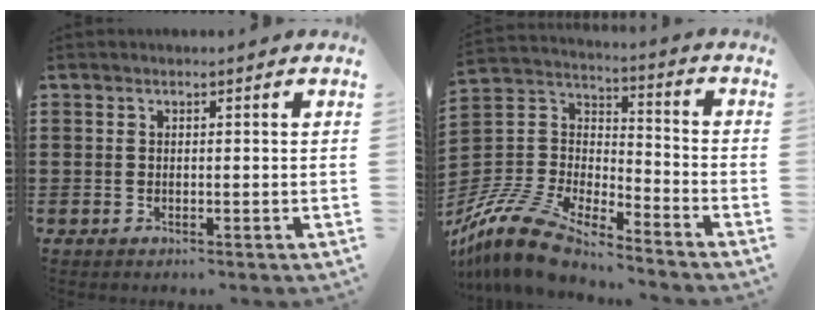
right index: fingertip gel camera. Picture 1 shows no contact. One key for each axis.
{"total": 11.4, "fx": -10.4, "fy": 2.5, "fz": 3.9, "tx": -0.108, "ty": 0.010, "tz": -0.216}